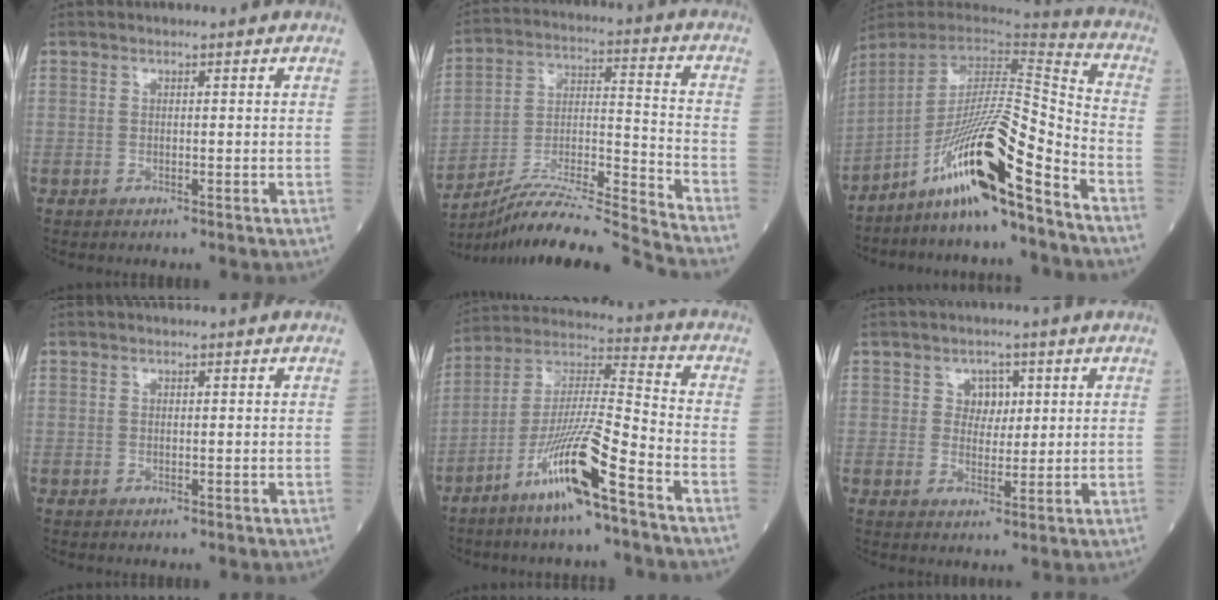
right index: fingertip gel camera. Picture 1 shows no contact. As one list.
[{"total": 18.4, "force": [-17.1, -2.5, 6.4], "torque": [-0.120, -0.004, -0.297]}, {"total": 16.8, "force": [-11.1, 0.1, 12.6], "torque": [-0.236, -0.005, -0.203]}, {"total": 0.0}, {"total": 14.1, "force": [-7.8, 0.4, 11.7], "torque": [-0.233, -0.013, -0.151]}, {"total": 3.4, "force": [1.3, 2.7, 1.7], "torque": [-0.016, 0.003, 0.019]}]